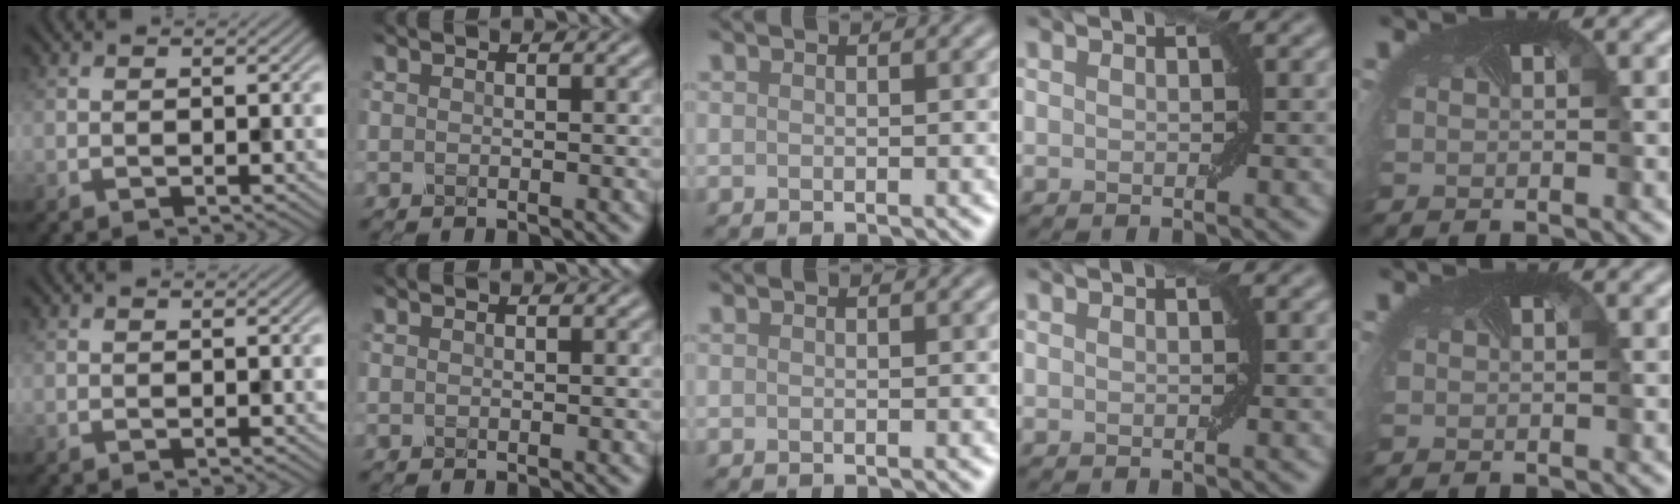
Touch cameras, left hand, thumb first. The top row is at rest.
{}